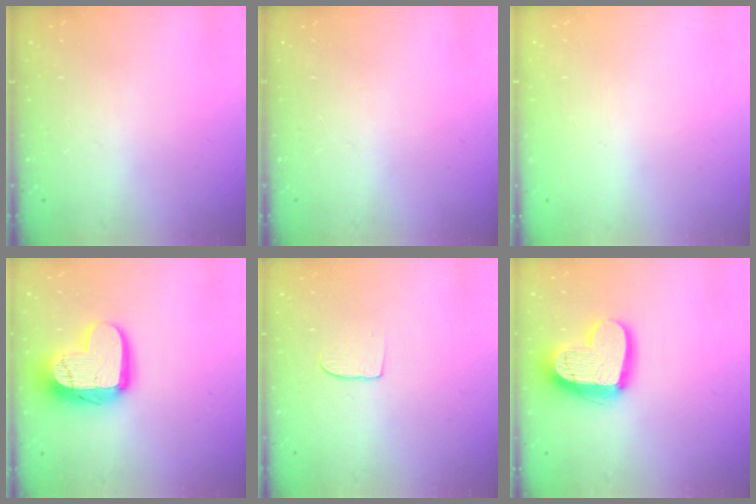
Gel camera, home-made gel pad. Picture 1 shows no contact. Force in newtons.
{"total": 0.0}
{"total": 0.0}
{"total": 16.1, "press": 16.1, "slide": 0.9}
{"total": 4.7, "press": 4.7, "slide": 0.4}
{"total": 17.0, "press": 17.0, "slide": 1.5}